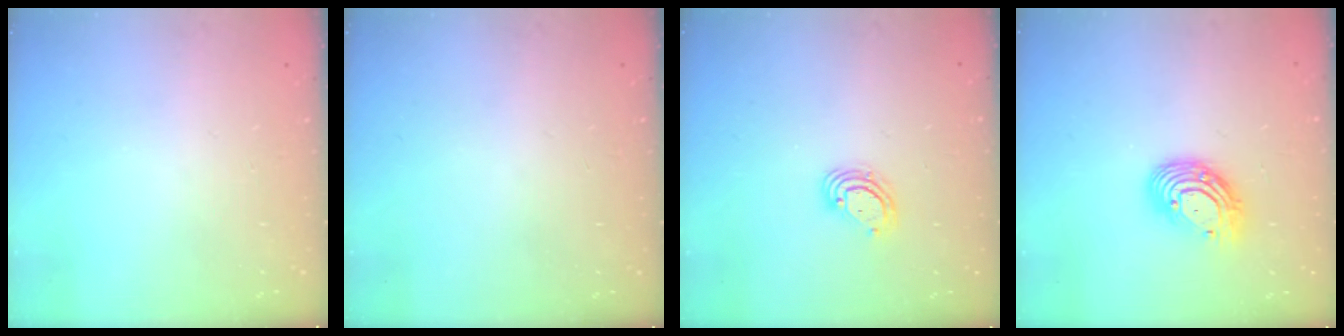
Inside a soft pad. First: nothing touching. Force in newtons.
{"total": 0.0}
{"total": 5.0, "press": 4.9, "slide": 0.5}
{"total": 11.1, "press": 11.1, "slide": 0.7}